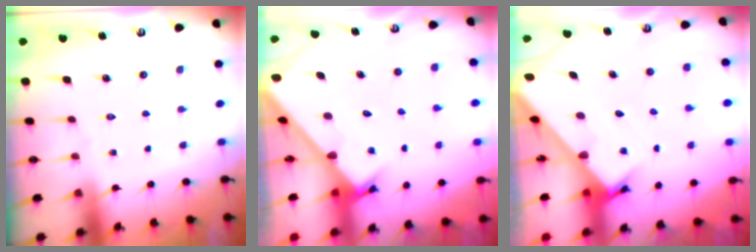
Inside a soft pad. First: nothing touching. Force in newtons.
{"total": 2.6, "press": 2.6, "slide": 0.3}
{"total": 2.8, "press": 2.8, "slide": 0.3}